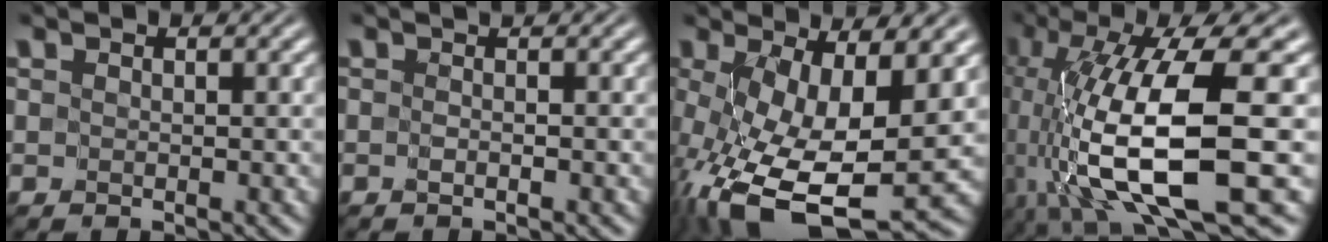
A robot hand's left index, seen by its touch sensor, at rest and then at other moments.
{"total": 0.6, "force": [-0.4, -0.4, 0.2], "torque": [-0.004, -0.004, -0.007]}
{"total": 13.4, "force": [-3.4, 5.3, 11.8], "torque": [-0.239, -0.033, -0.048]}
{"total": 13.3, "force": [-2.9, 3.7, 12.4], "torque": [-0.238, -0.007, -0.044]}